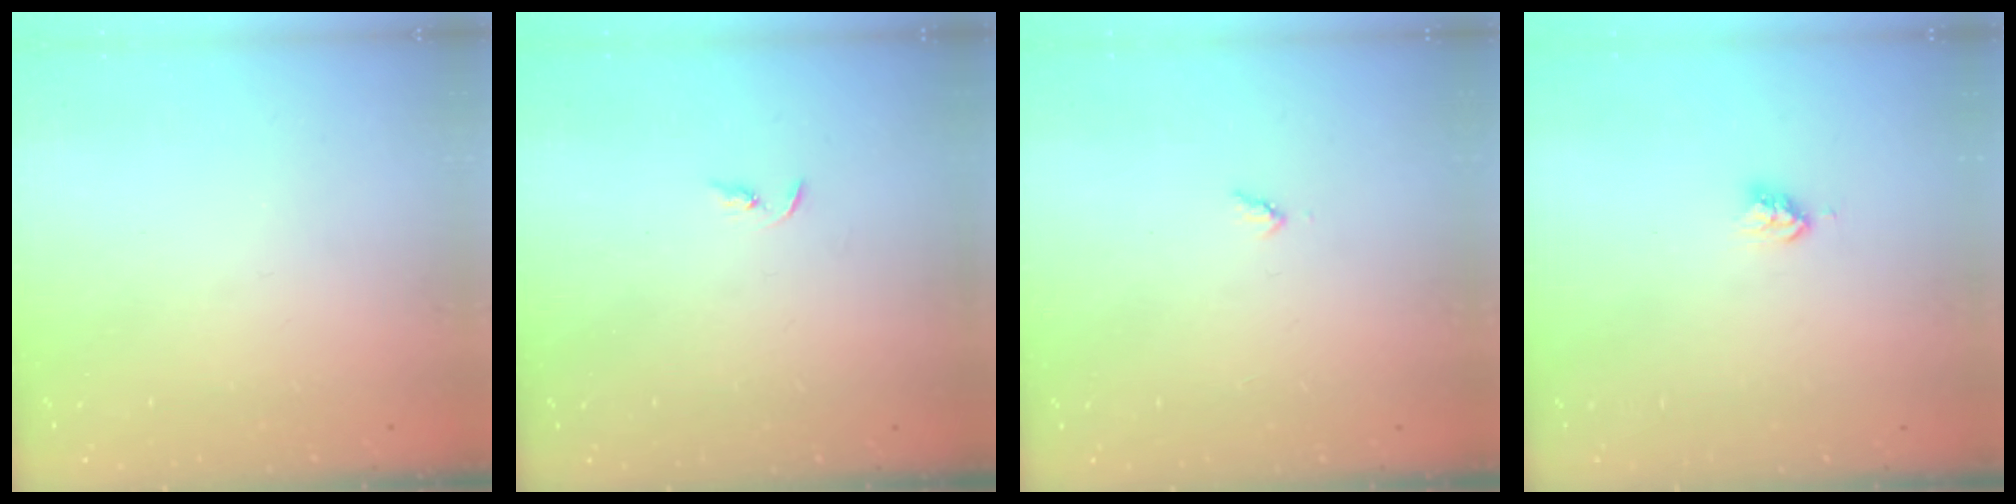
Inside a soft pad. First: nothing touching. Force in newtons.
{"total": 2.2, "press": 2.2, "slide": 0.2}
{"total": 3.0, "press": 3.0, "slide": 0.3}
{"total": 4.0, "press": 3.9, "slide": 0.4}